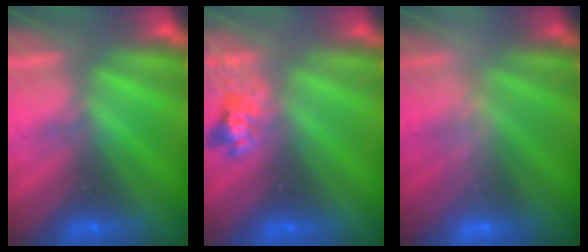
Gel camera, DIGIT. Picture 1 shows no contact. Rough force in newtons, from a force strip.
{"total": 2.4}
{"total": 2.4}